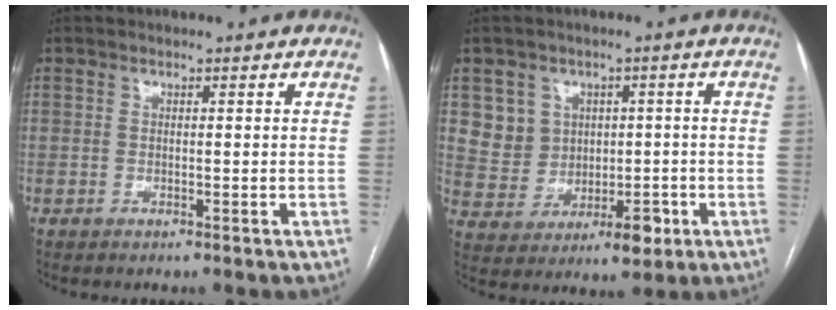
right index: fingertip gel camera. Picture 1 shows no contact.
{"total": 1.1, "force": [-0.3, 0.7, 0.7], "torque": [-0.011, 0.006, -0.003]}